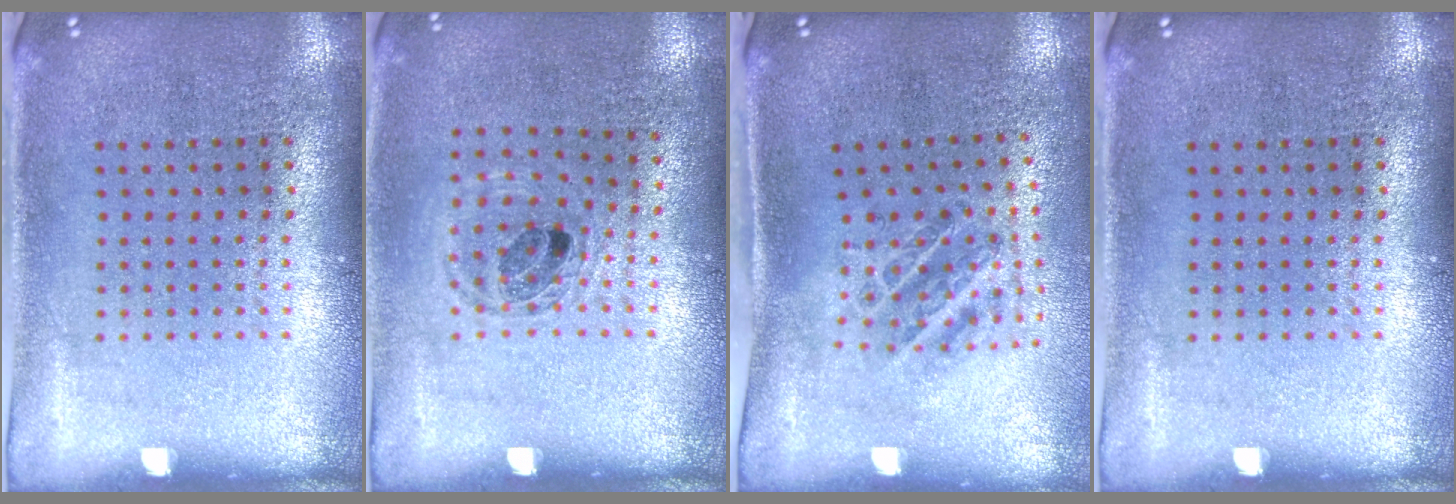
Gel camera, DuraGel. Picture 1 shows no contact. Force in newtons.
{"total": 1.0, "press": 0.9, "slide": 0.3}
{"total": 1.1, "press": 1.0, "slide": 0.3}
{"total": 0.0}